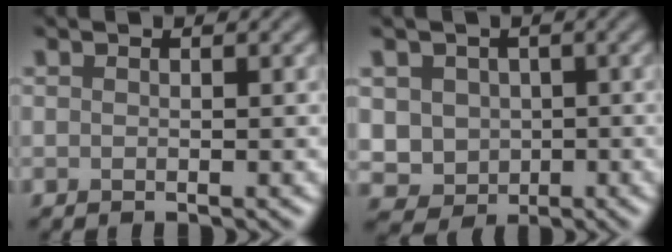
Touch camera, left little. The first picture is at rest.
{"total": 4.4, "force": [0.0, 4.1, 1.5], "torque": [-0.023, 0.000, -0.012]}